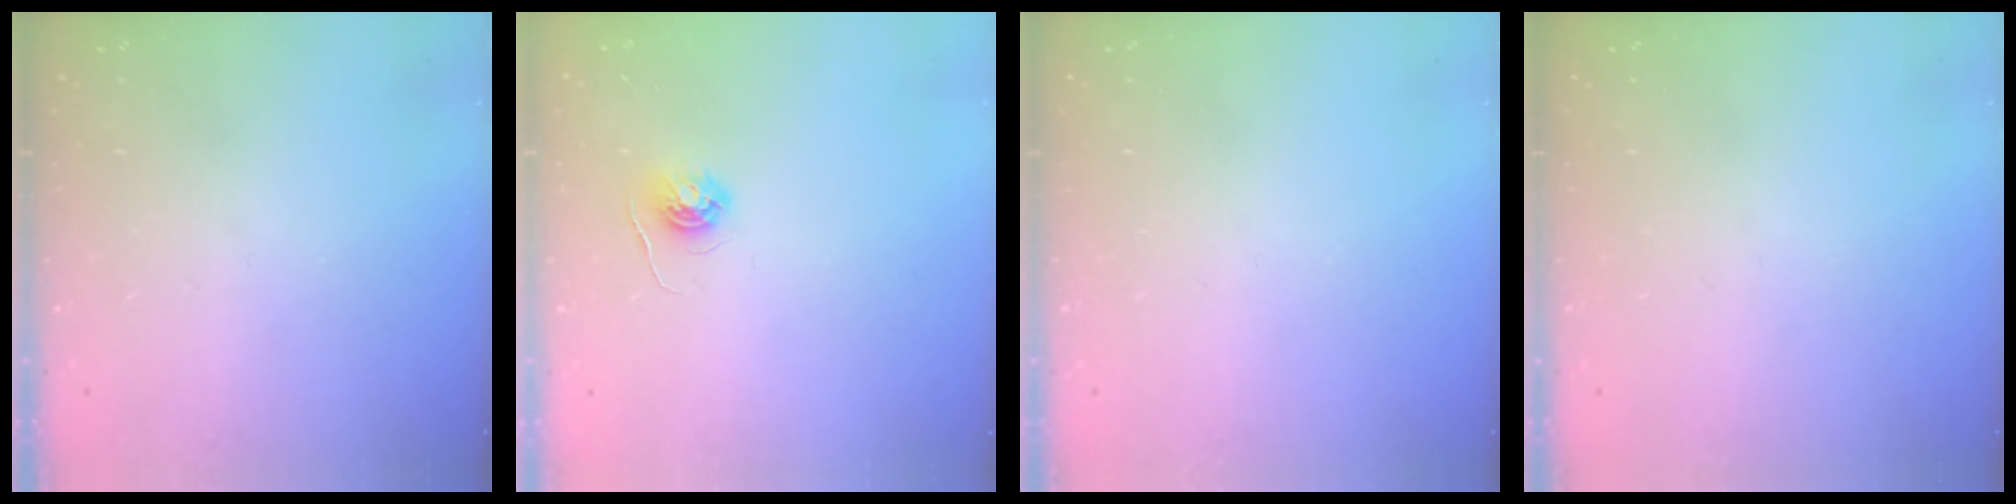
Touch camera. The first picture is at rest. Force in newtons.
{"total": 4.0, "press": 4.0, "slide": 0.4}
{"total": 0.0}
{"total": 0.0}